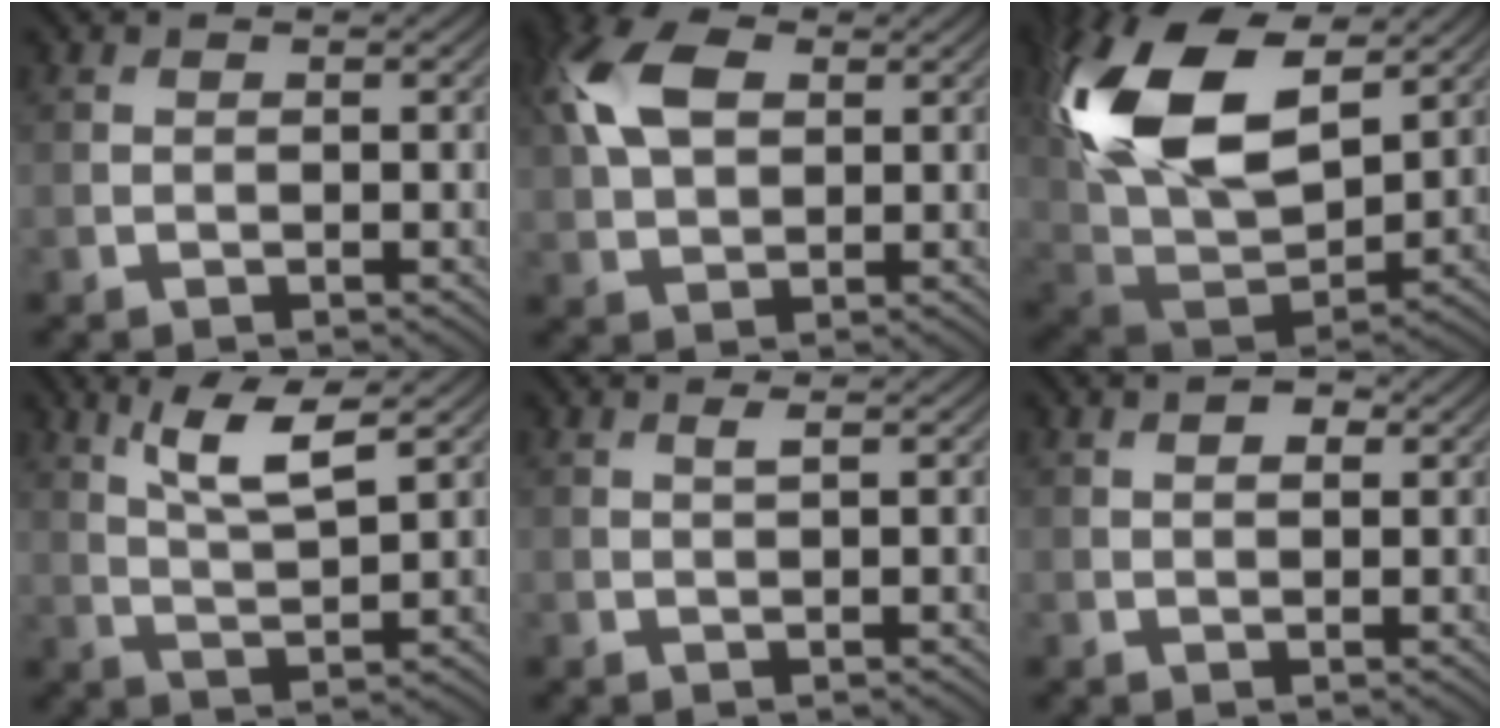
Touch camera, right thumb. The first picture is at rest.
{"total": 9.4, "force": [2.9, 5.8, 6.9], "torque": [-0.186, 0.026, 0.051]}
{"total": 17.5, "force": [6.5, 10.0, 12.8], "torque": [-0.294, 0.015, 0.122]}
{"total": 6.5, "force": [3.5, 1.3, 5.3], "torque": [-0.111, 0.000, 0.072]}
{"total": 0.8, "force": [0.4, 0.0, 0.6], "torque": [-0.015, 0.004, 0.009]}
{"total": 2.3, "force": [1.1, 1.1, 1.7], "torque": [-0.017, -0.006, 0.019]}